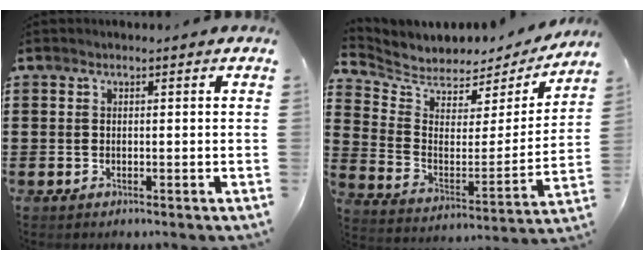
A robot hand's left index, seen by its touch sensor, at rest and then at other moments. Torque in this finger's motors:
{"motor_torque": [1.04, -1.10, 0.17, 0.03]}